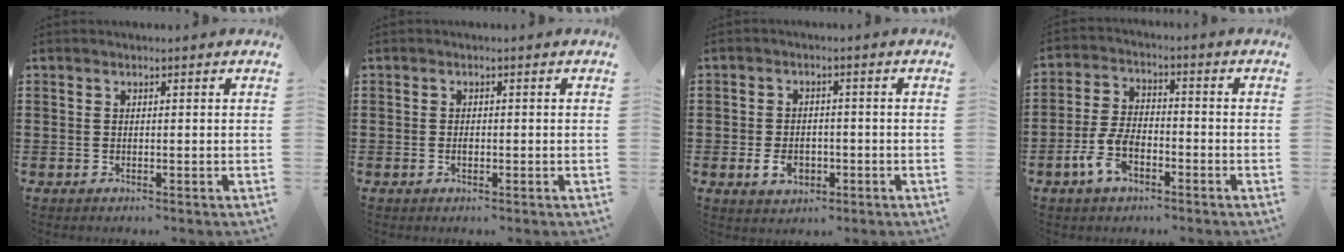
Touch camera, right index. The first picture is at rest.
{"total": 0.9, "force": [-0.2, 0.3, 0.8], "torque": [-0.018, -0.005, -0.003]}
{"total": 3.8, "force": [-1.3, 2.5, 2.6], "torque": [-0.059, -0.002, -0.024]}
{"total": 6.3, "force": [-3.2, 3.2, 4.4], "torque": [-0.110, 0.001, -0.066]}